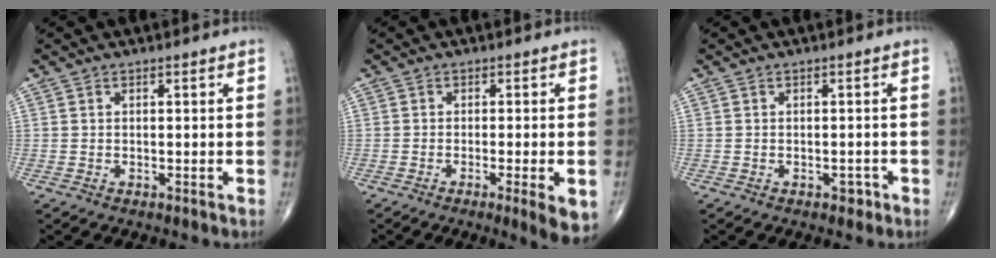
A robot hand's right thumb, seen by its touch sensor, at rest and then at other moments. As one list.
[{"total": 6.7, "force": [-2.7, 0.9, 6.0], "torque": [-0.081, -0.010, -0.038]}, {"total": 1.5, "force": [-0.8, 0.9, 0.8], "torque": [-0.005, 0.005, -0.011]}]